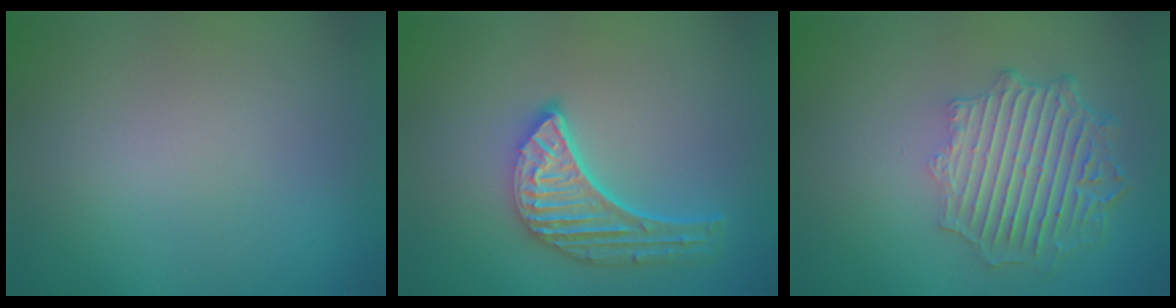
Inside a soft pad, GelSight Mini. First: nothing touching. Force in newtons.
{"total": 5.1, "press": 3.9, "slide": 3.3}
{"total": 6.2, "press": 4.8, "slide": 3.8}